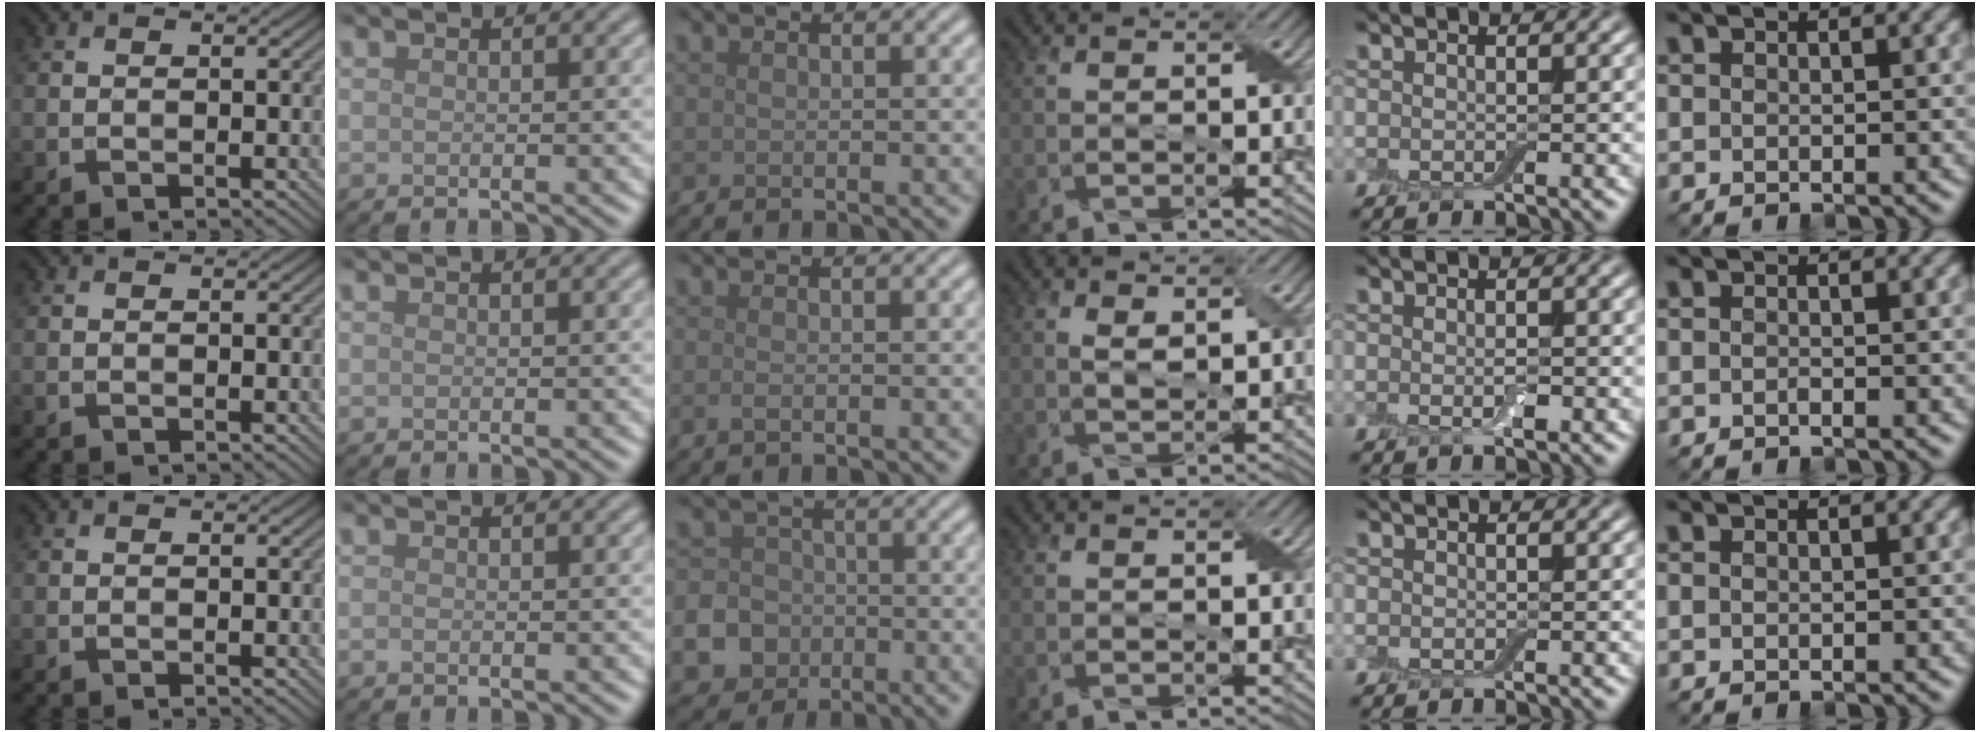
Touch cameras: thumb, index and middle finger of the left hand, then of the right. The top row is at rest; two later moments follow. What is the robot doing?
{"motion": "fold", "object": "aluminum foil"}